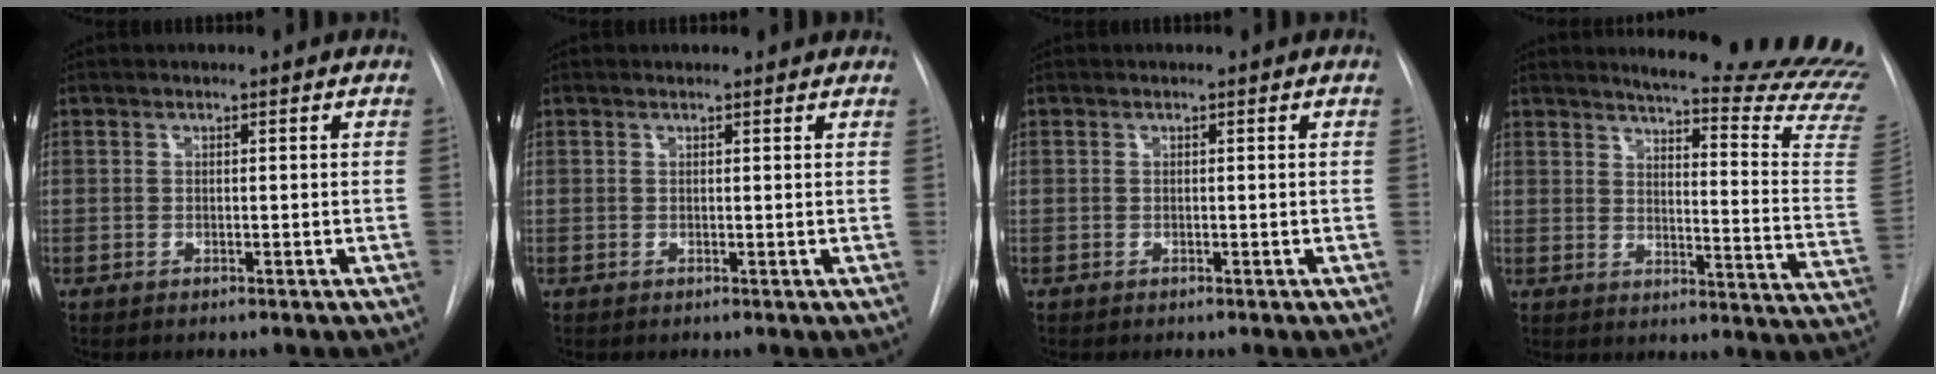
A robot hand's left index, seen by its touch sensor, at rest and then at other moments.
{"total": 3.2, "force": [3.0, 0.7, 0.6], "torque": [-0.013, 0.015, 0.029]}
{"total": 0.0}
{"total": 24.2, "force": [22.8, -0.2, 8.2], "torque": [-0.108, -0.167, 0.252]}